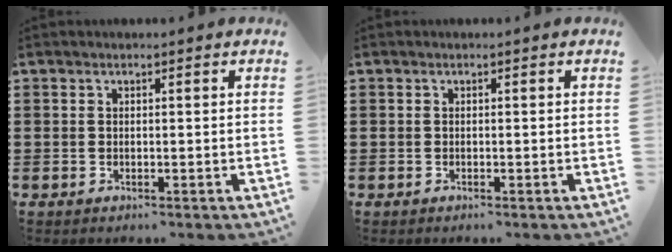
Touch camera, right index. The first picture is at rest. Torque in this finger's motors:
{"motor_torque": [-0.14, 0.12, -0.12, -0.14]}